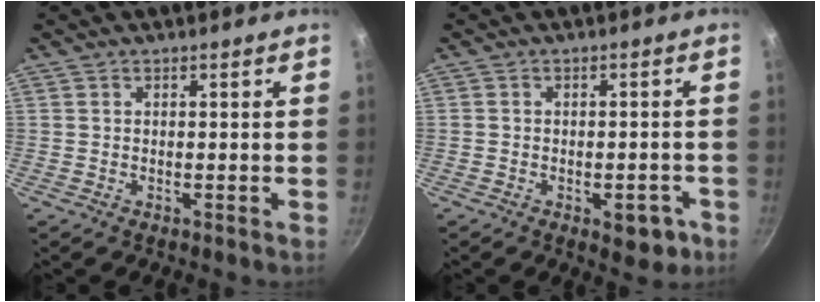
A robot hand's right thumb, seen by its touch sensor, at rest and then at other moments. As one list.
[{"total": 5.6, "force": [-2.5, 3.0, 4.0], "torque": [-0.024, 0.019, -0.022]}]